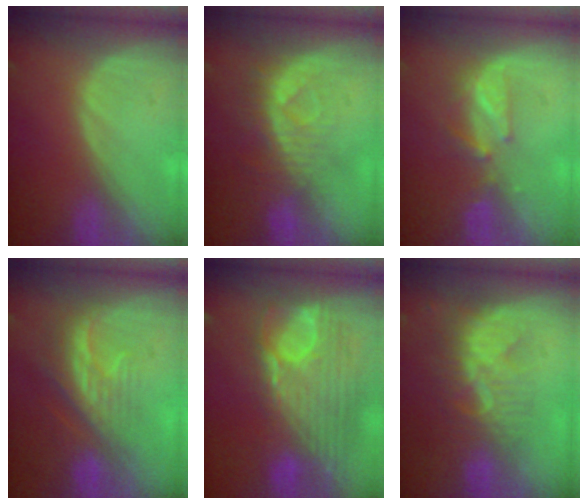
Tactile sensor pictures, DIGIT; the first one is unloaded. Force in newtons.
{"total": 8.0, "press": 7.2, "slide": 3.5}
{"total": 3.7, "press": 3.6, "slide": 0.8}
{"total": 8.3, "press": 7.5, "slide": 3.6}
{"total": 12.5, "press": 10.6, "slide": 6.7}
{"total": 8.5, "press": 7.6, "slide": 3.8}